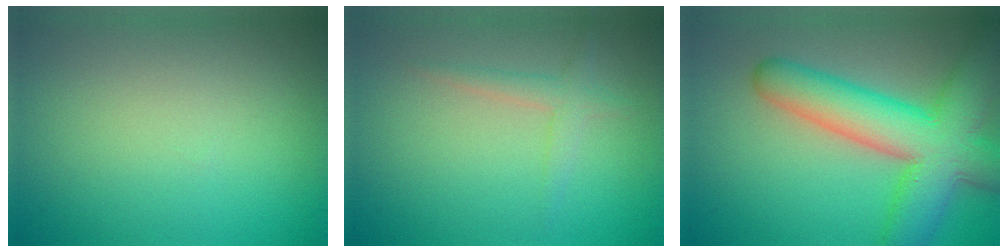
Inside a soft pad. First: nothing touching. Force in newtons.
{"total": 1.8, "press": 1.8, "slide": 0.0}
{"total": 10.3, "press": 10.3, "slide": 0.2}